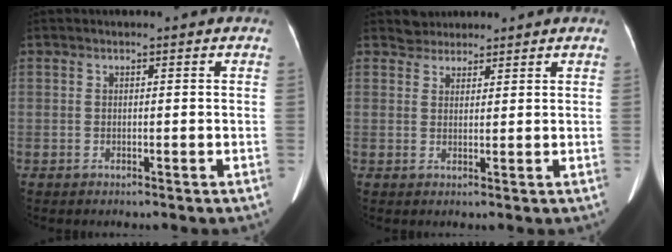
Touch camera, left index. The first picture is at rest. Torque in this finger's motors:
{"motor_torque": [0.07, -0.03, 0.03, -0.01]}